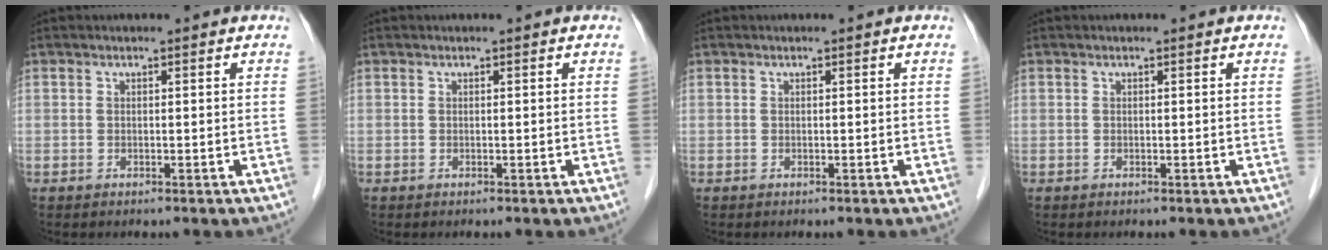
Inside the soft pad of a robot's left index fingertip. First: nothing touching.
{"total": 0.0}
{"total": 0.0}
{"total": 0.0}